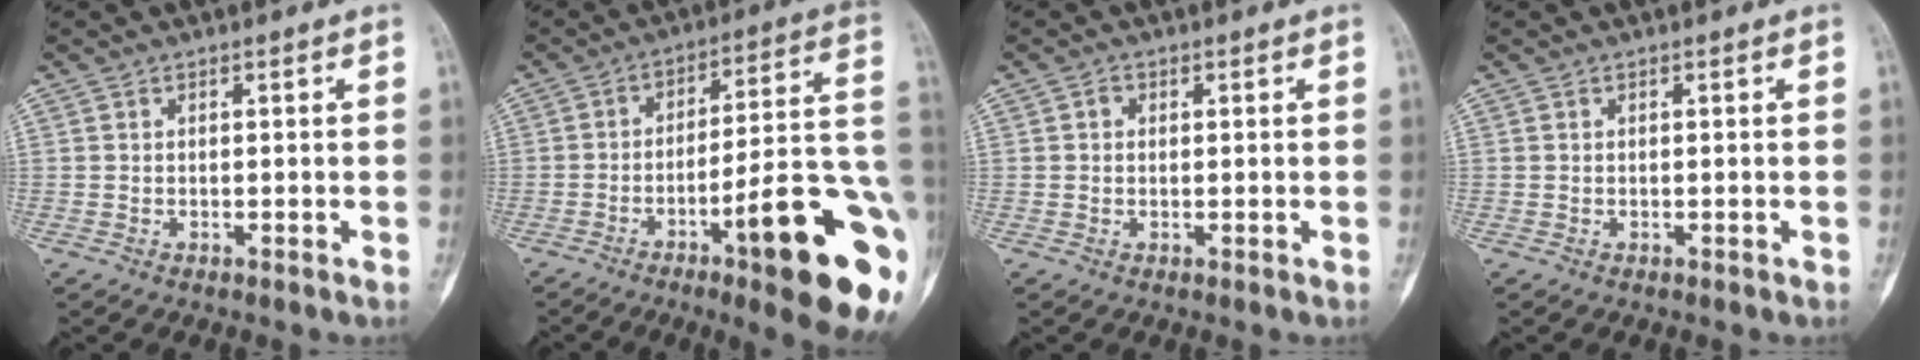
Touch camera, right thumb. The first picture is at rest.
{"total": 24.1, "force": [-9.1, 4.5, 21.9], "torque": [-0.233, 0.039, -0.126]}
{"total": 1.3, "force": [0.2, 1.2, 0.4], "torque": [0.004, 0.003, -0.001]}
{"total": 0.0}